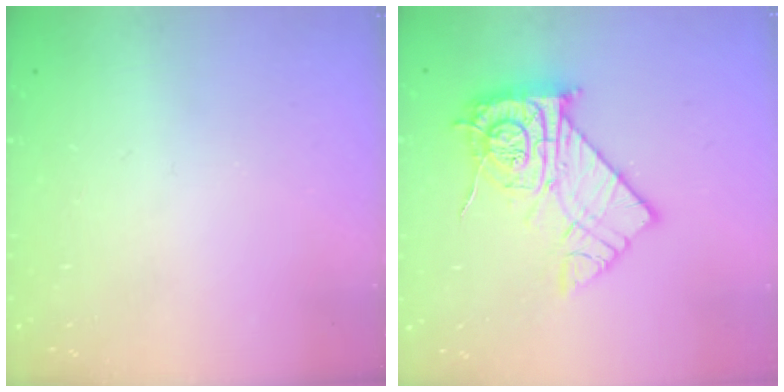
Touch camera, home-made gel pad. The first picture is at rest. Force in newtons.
{"total": 14.0, "press": 14.0, "slide": 0.4}